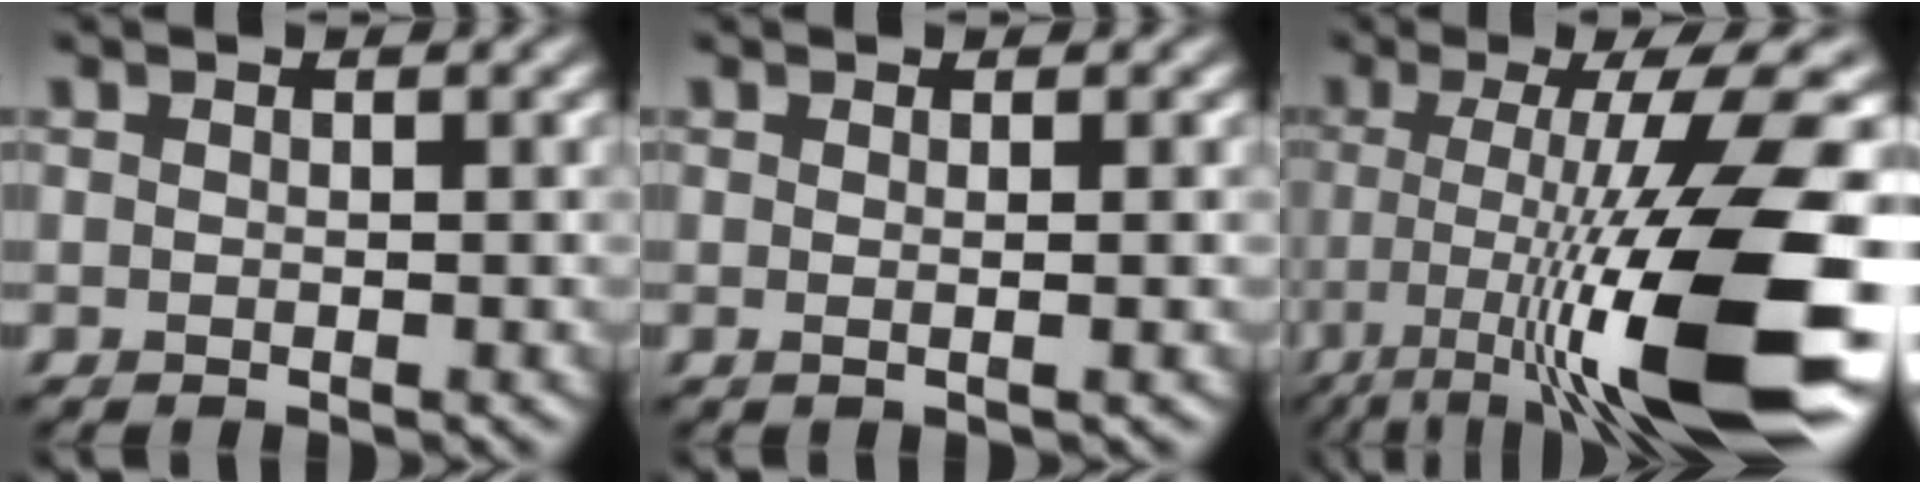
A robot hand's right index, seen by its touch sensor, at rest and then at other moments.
{"total": 1.3, "force": [0.1, 0.4, 1.2], "torque": [-0.012, 0.001, -0.003]}
{"total": 14.0, "force": [-5.0, 2.5, 12.9], "torque": [-0.198, -0.004, -0.079]}